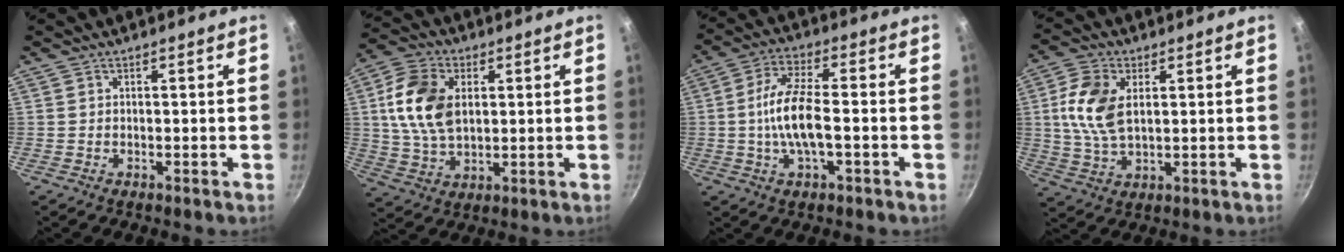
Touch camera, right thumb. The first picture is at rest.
{"total": 13.2, "force": [2.4, 8.7, 9.7], "torque": [-0.169, -0.002, 0.043]}
{"total": 10.5, "force": [-1.5, 3.9, 9.6], "torque": [-0.182, 0.021, -0.040]}
{"total": 10.4, "force": [2.1, 6.0, 8.2], "torque": [-0.159, -0.002, 0.039]}